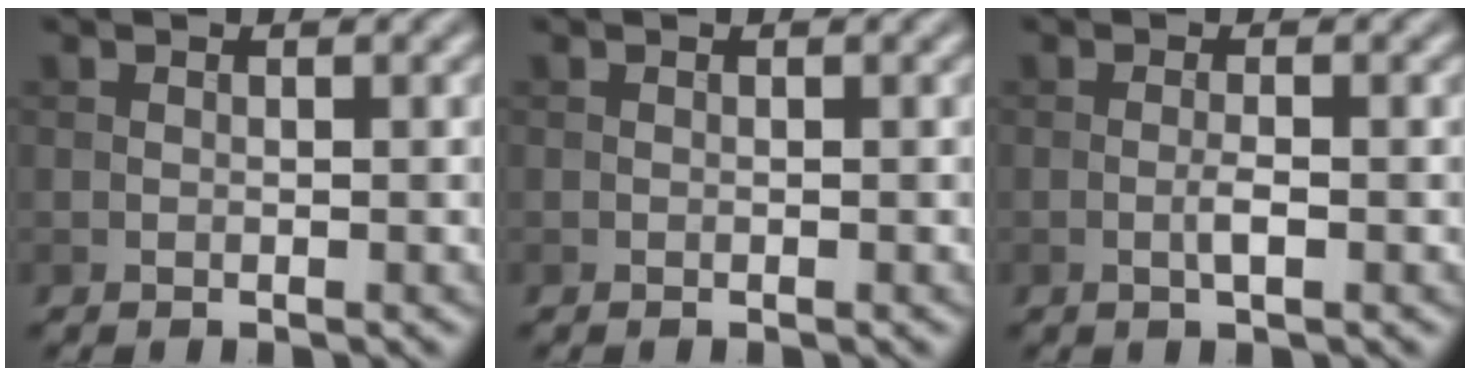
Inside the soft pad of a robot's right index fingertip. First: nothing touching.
{"total": 0.0}
{"total": 1.4, "force": [-0.4, 0.2, 1.3], "torque": [-0.025, 0.000, -0.009]}